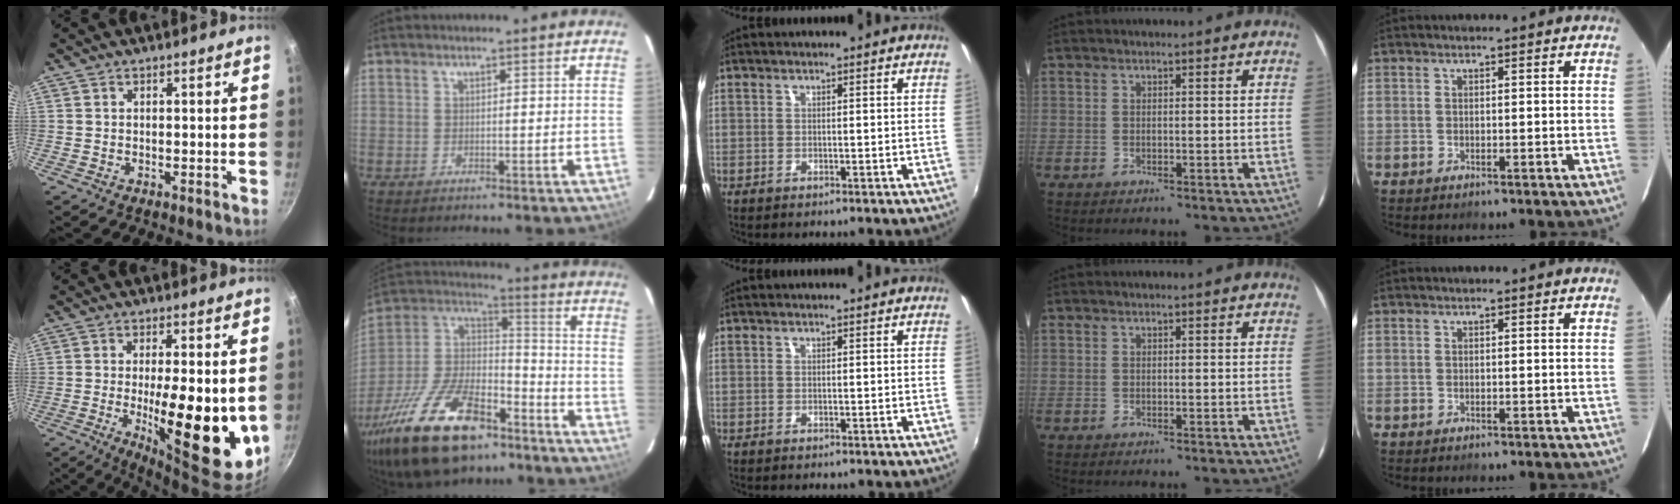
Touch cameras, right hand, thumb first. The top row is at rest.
{"thumb": {"total": 16.6, "force": [-1.5, 5.2, 15.6], "torque": [-0.220, -0.011, -0.015]}, "index": {"total": 28.5, "force": [-17.7, 12.9, 18.3], "torque": [-0.375, -0.018, -0.295]}}